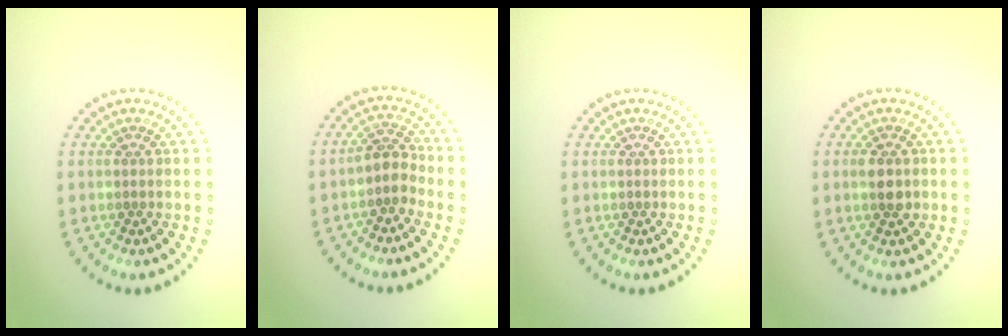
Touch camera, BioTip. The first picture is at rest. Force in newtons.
{"total": 2.5, "press": 1.9, "slide": 1.5}
{"total": 0.0}
{"total": 2.4, "press": 2.4, "slide": 0.1}